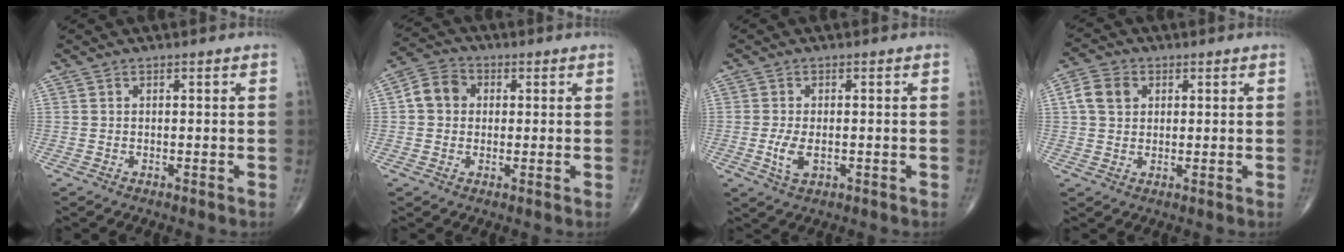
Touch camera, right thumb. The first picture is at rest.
{"total": 6.2, "force": [0.7, 5.3, 3.1], "torque": [-0.046, 0.014, 0.002]}
{"total": 4.1, "force": [-0.8, 2.1, 3.5], "torque": [-0.074, -0.006, -0.014]}
{"total": 5.7, "force": [1.4, 4.5, 3.2], "torque": [-0.054, 0.006, 0.023]}